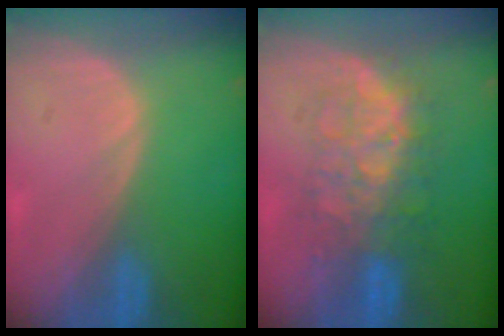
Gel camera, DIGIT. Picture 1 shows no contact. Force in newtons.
{"total": 8.0, "press": 8.0, "slide": 0.6}